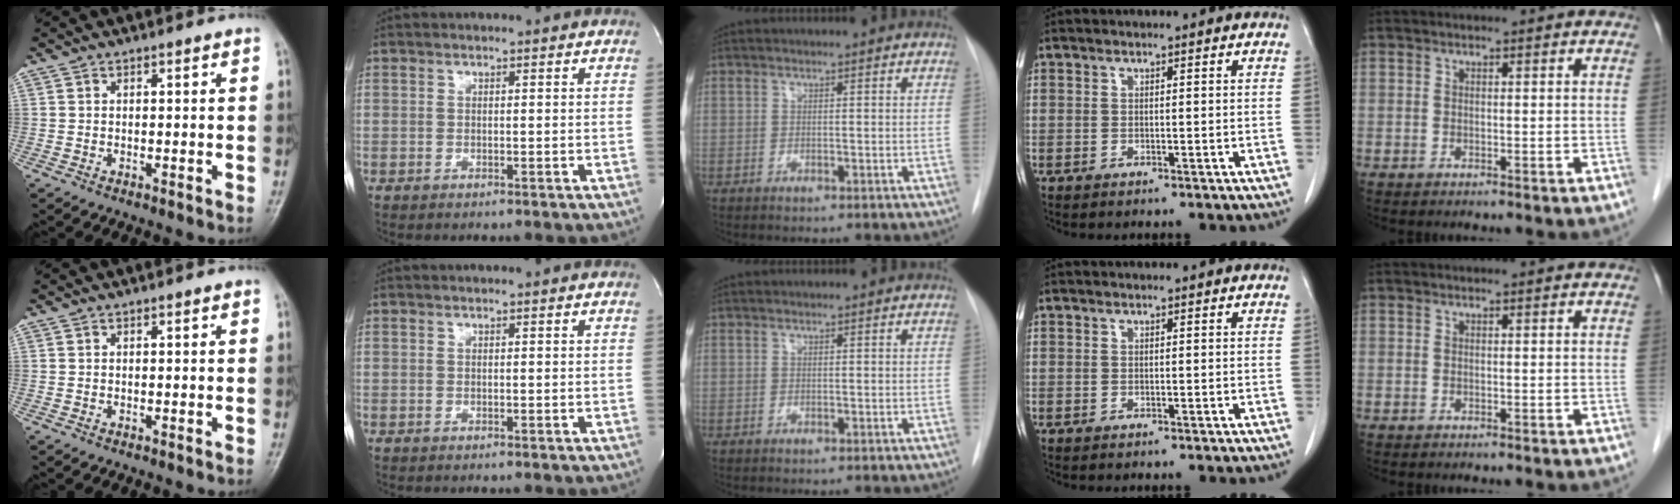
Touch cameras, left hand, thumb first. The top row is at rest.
{}